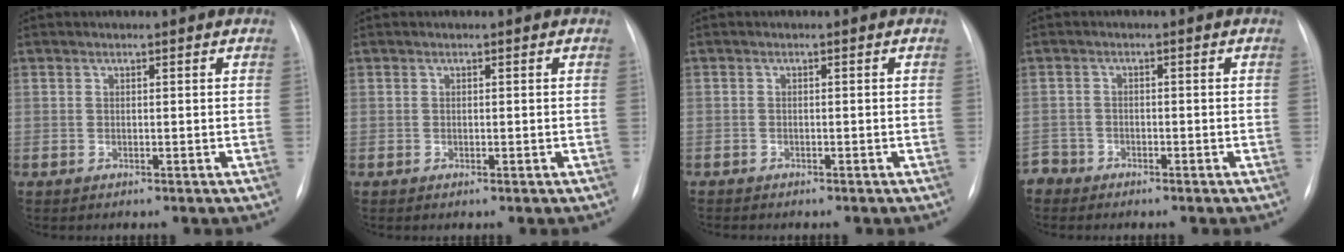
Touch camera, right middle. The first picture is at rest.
{"total": 0.6, "force": [-0.3, 0.2, 0.4], "torque": [-0.007, -0.001, -0.002]}
{"total": 1.6, "force": [-1.4, 0.7, 0.5], "torque": [-0.009, 0.001, -0.018]}
{"total": 2.3, "force": [-1.9, 1.2, -0.8], "torque": [0.015, 0.005, -0.039]}